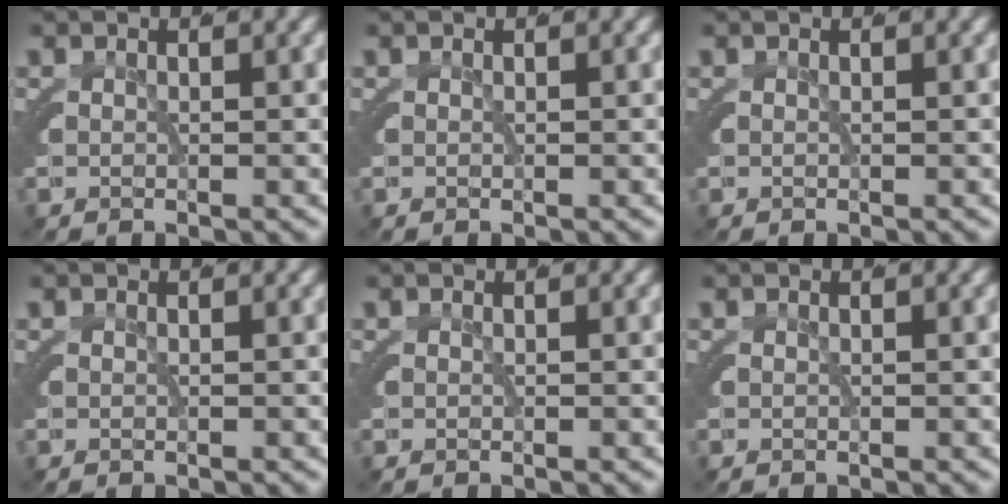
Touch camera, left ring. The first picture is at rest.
{"total": 0.0}
{"total": 0.0}
{"total": 0.0}
{"total": 0.0}
{"total": 0.0}